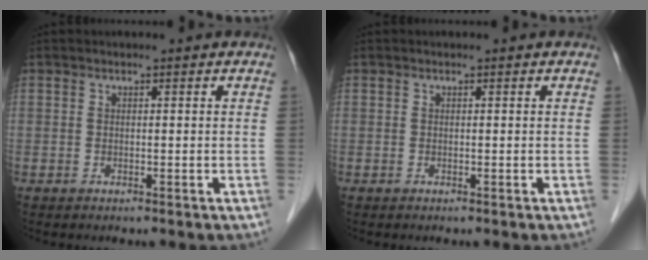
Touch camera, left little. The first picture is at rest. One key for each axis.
{"total": 0.0}